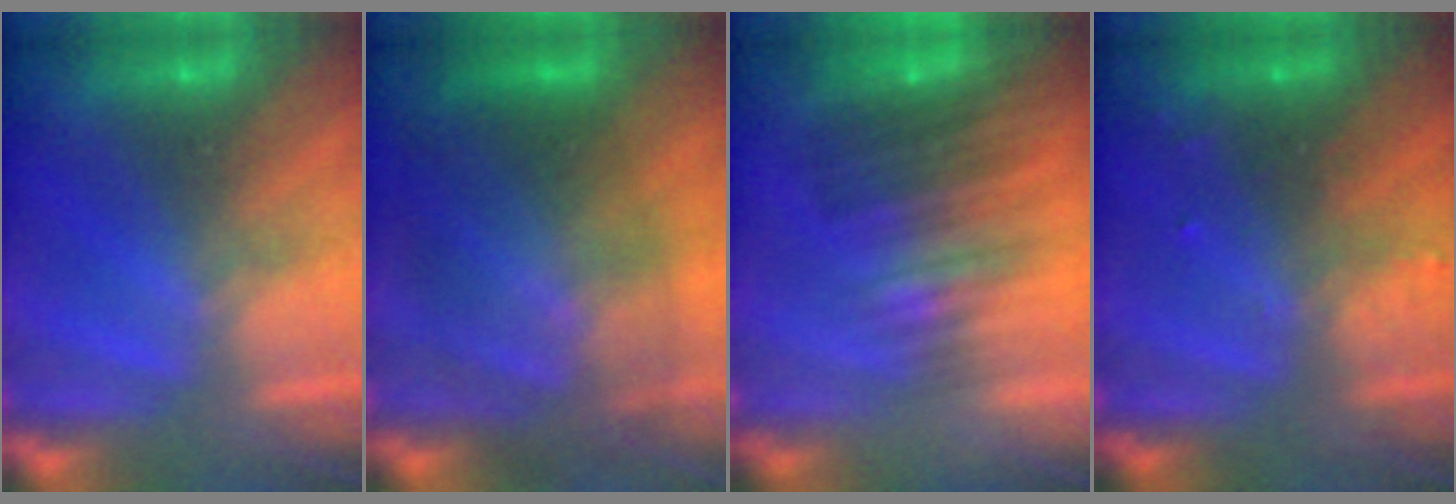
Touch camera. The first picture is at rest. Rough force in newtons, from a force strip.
{"total": 10.8}
{"total": 7.0}
{"total": 3.0}